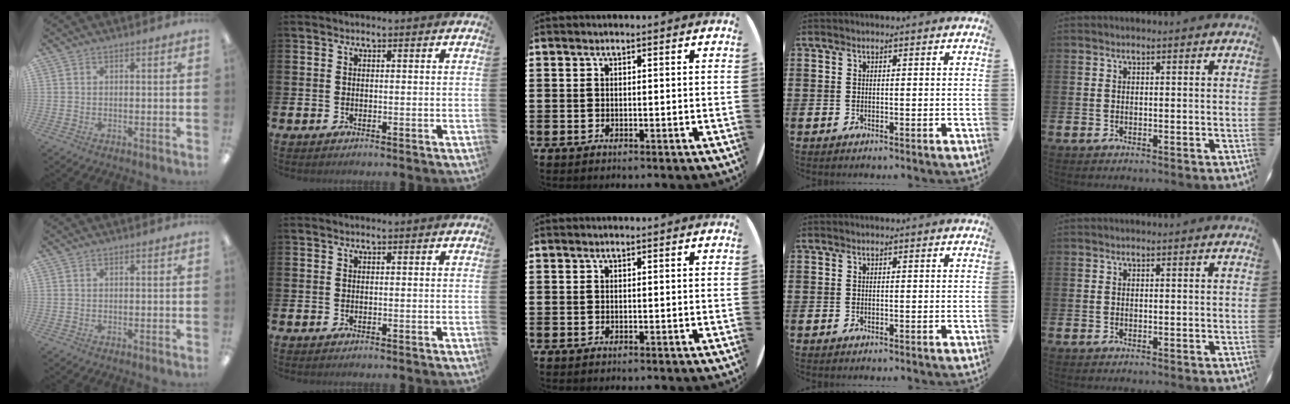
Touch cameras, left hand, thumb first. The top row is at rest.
{}